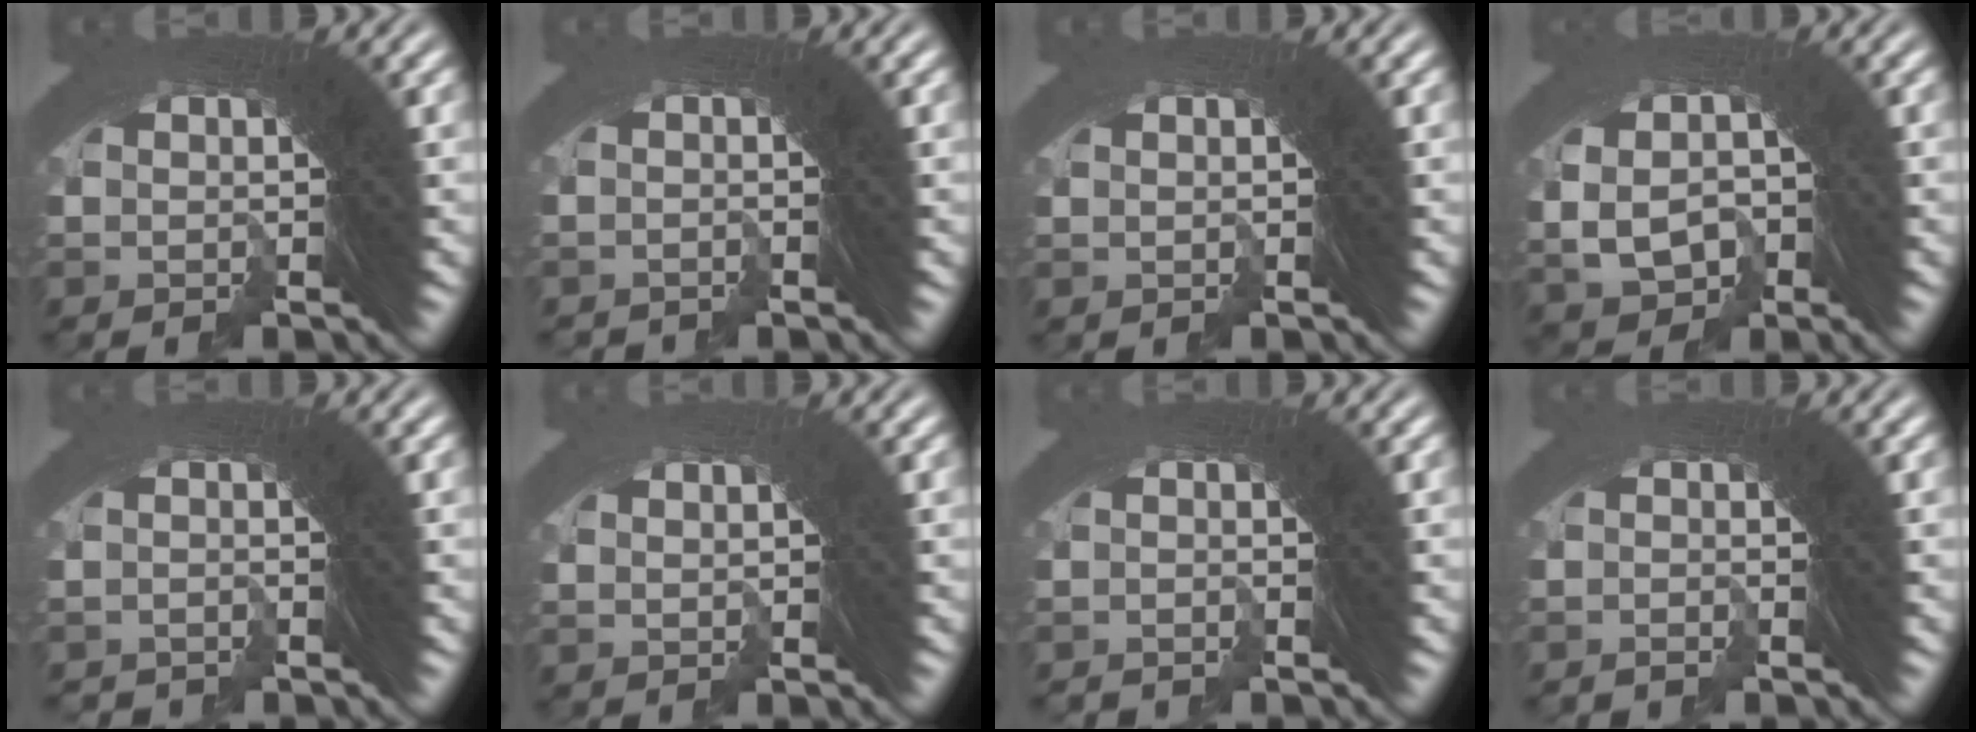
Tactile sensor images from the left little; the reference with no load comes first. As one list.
[{"total": 1.4, "force": [-0.7, -0.1, -1.2], "torque": [0.016, -0.001, -0.012]}, {"total": 0.8, "force": [-0.4, -0.2, -0.6], "torque": [0.005, -0.006, -0.003]}, {"total": 6.9, "force": [-3.1, 6.0, 1.6], "torque": [-0.042, -0.029, -0.044]}, {"total": 2.4, "force": [-1.6, -0.1, -1.7], "torque": [0.016, -0.008, -0.025]}, {"total": 1.6, "force": [-0.9, 0.0, -1.3], "torque": [0.007, -0.011, -0.006]}, {"total": 1.9, "force": [-1.3, -0.2, -1.3], "torque": [0.015, -0.005, -0.022]}, {"total": 1.8, "force": [-1.4, -0.1, -1.1], "torque": [0.011, -0.004, -0.025]}]